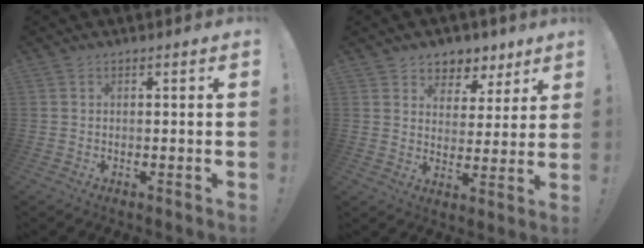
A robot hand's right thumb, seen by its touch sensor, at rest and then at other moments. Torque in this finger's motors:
{"motor_torque": [-0.07, 1.00, 0.31, -0.24, -0.01]}